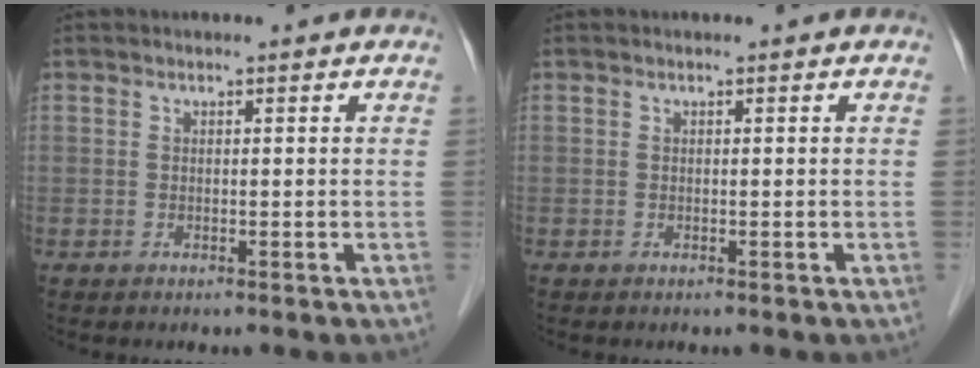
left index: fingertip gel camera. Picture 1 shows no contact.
{"total": 0.0}